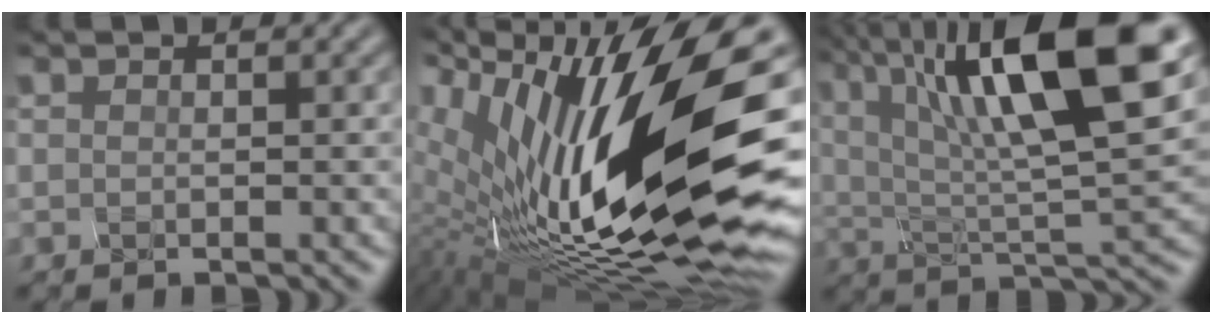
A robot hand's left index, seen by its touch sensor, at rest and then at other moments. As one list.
[{"total": 16.5, "force": [2.9, 6.2, 15.0], "torque": [-0.287, -0.004, 0.066]}, {"total": 13.3, "force": [6.4, 3.1, 11.3], "torque": [-0.197, 0.010, 0.117]}]